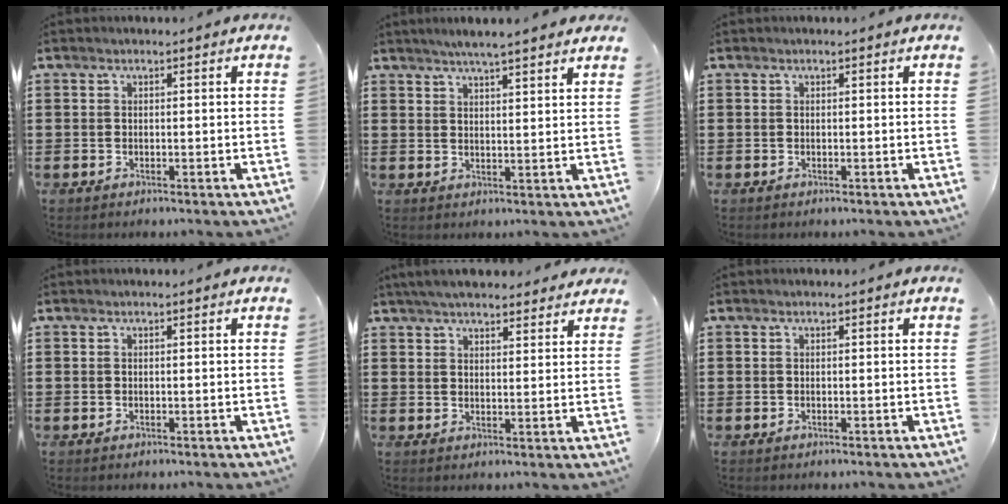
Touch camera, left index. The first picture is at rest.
{"total": 3.8, "force": [3.4, -0.1, 1.7], "torque": [-0.041, -0.003, 0.061]}
{"total": 0.0}
{"total": 0.0}
{"total": 4.6, "force": [4.4, 0.7, 1.2], "torque": [-0.036, -0.007, 0.081]}
{"total": 0.0}